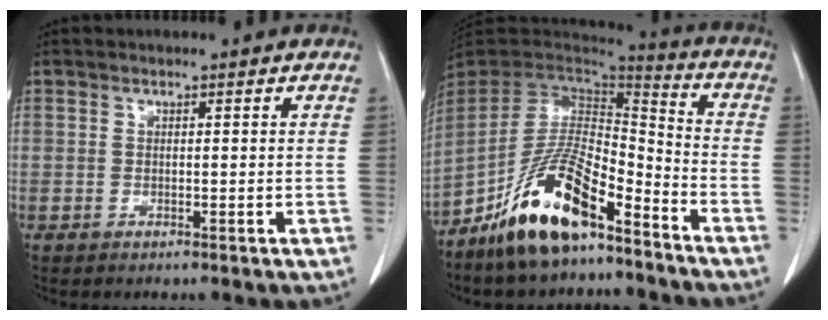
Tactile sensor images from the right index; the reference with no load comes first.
{"total": 15.3, "force": [-10.0, 4.2, 10.8], "torque": [-0.208, 0.004, -0.180]}